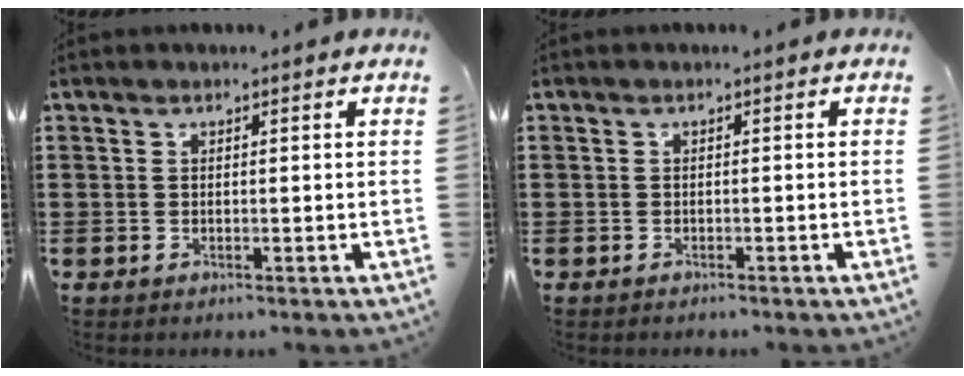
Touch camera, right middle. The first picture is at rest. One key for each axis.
{"total": 0.6, "fx": -0.5, "fy": 0.2, "fz": -0.1, "tx": 0.002, "ty": 0.003, "tz": -0.013}